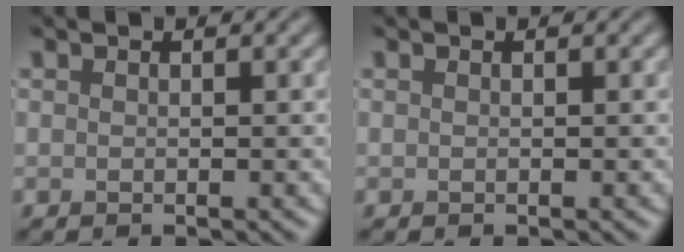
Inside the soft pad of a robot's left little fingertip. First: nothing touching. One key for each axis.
{"total": 0.0}